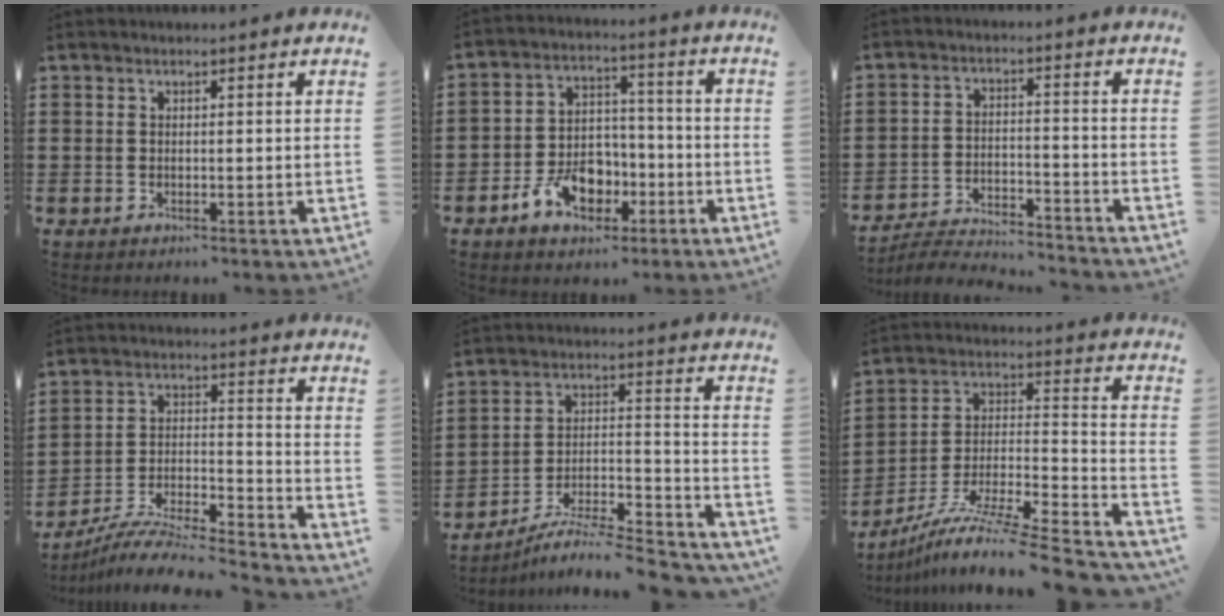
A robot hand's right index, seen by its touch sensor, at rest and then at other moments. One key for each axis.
{"total": 8.5, "fx": -3.8, "fy": 6.1, "fz": 4.6, "tx": -0.087, "ty": 0.020, "tz": -0.070}
{"total": 4.9, "fx": -4.9, "fy": 0.2, "fz": 0.6, "tx": -0.021, "ty": 0.002, "tz": -0.102}
{"total": 7.8, "fx": -7.5, "fy": 0.0, "fz": 2.3, "tx": -0.044, "ty": -0.004, "tz": -0.151}
{"total": 6.8, "fx": -6.4, "fy": 0.1, "fz": 2.5, "tx": -0.032, "ty": -0.003, "tz": -0.127}
{"total": 9.2, "fx": -7.1, "fy": 0.6, "fz": 5.9, "tx": -0.106, "ty": -0.009, "tz": -0.140}